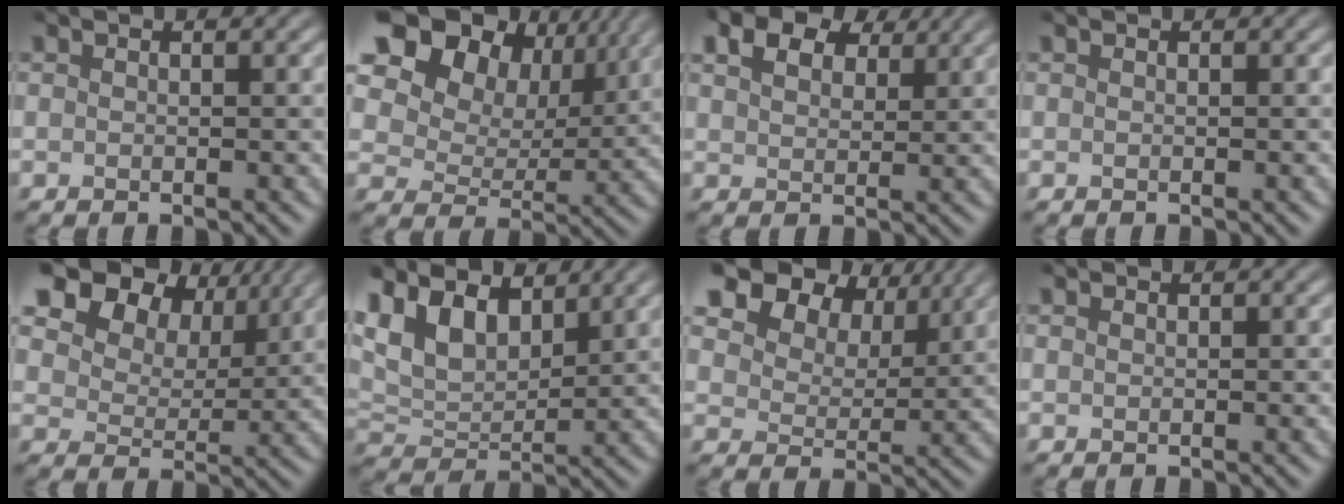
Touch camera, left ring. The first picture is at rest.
{"total": 15.9, "force": [7.9, 11.0, 8.3], "torque": [-0.202, 0.049, 0.141]}
{"total": 7.0, "force": [4.6, 3.6, 3.7], "torque": [-0.079, 0.019, 0.069]}
{"total": 0.0}
{"total": 15.0, "force": [8.6, 9.8, 7.4], "torque": [-0.167, 0.030, 0.174]}
{"total": 6.2, "force": [3.2, 3.7, 3.8], "torque": [-0.090, 0.001, 0.054]}
{"total": 13.1, "force": [8.0, 8.1, 6.6], "torque": [-0.144, 0.015, 0.155]}
{"total": 0.0}